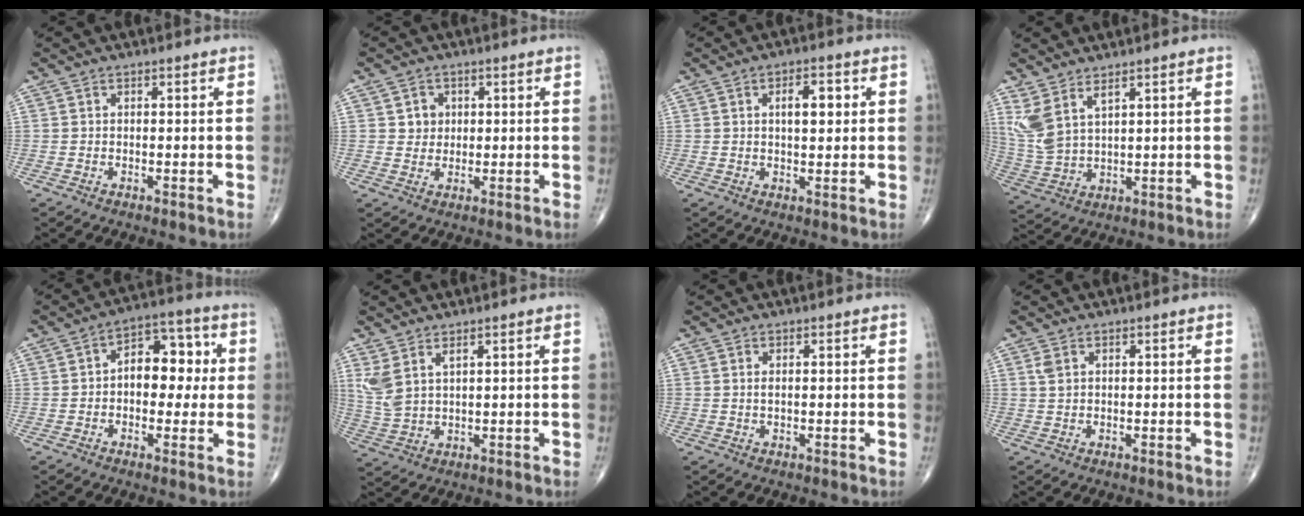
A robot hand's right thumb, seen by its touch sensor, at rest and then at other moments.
{"total": 3.4, "force": [0.9, 3.1, 1.1], "torque": [0.002, -0.001, 0.013]}
{"total": 5.4, "force": [1.3, 2.5, 4.6], "torque": [-0.058, 0.000, 0.019]}
{"total": 7.6, "force": [4.6, 2.9, 5.4], "torque": [-0.122, -0.022, 0.107]}
{"total": 10.6, "force": [0.7, 6.8, 8.1], "torque": [-0.075, 0.028, 0.003]}
{"total": 5.5, "force": [3.0, 2.3, 4.0], "torque": [-0.096, -0.013, 0.073]}
{"total": 0.9, "force": [0.3, 0.3, 0.7], "torque": [-0.015, 0.000, 0.007]}
{"total": 1.7, "force": [0.8, 0.9, 1.2], "torque": [-0.028, 0.007, 0.024]}